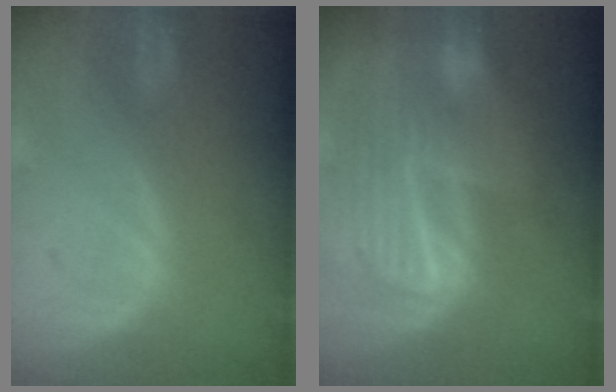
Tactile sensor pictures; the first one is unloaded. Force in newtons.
{"total": 10.3, "press": 8.9, "slide": 5.1}